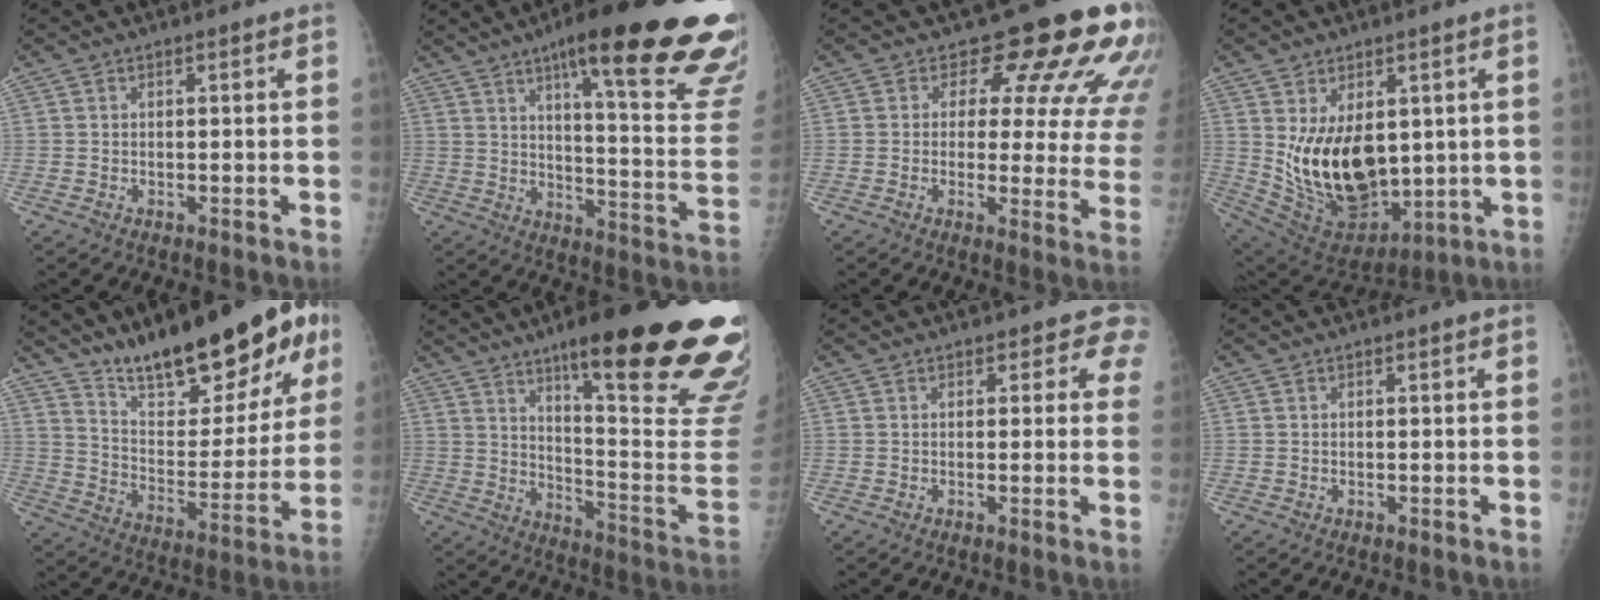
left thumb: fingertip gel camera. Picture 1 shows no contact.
{"total": 29.2, "force": [19.2, 4.5, 21.5], "torque": [-0.231, -0.089, 0.255]}
{"total": 14.9, "force": [10.1, 6.9, 8.5], "torque": [-0.046, -0.054, 0.093]}
{"total": 17.2, "force": [1.7, 10.9, 13.2], "torque": [-0.185, -0.032, 0.064]}
{"total": 23.4, "force": [15.6, 7.5, 15.8], "torque": [-0.193, -0.071, 0.253]}
{"total": 31.4, "force": [17.5, 5.8, 25.4], "torque": [-0.243, -0.062, 0.258]}
{"total": 3.5, "force": [2.9, 1.9, 0.5], "torque": [0.032, -0.012, 0.011]}
{"total": 0.0}